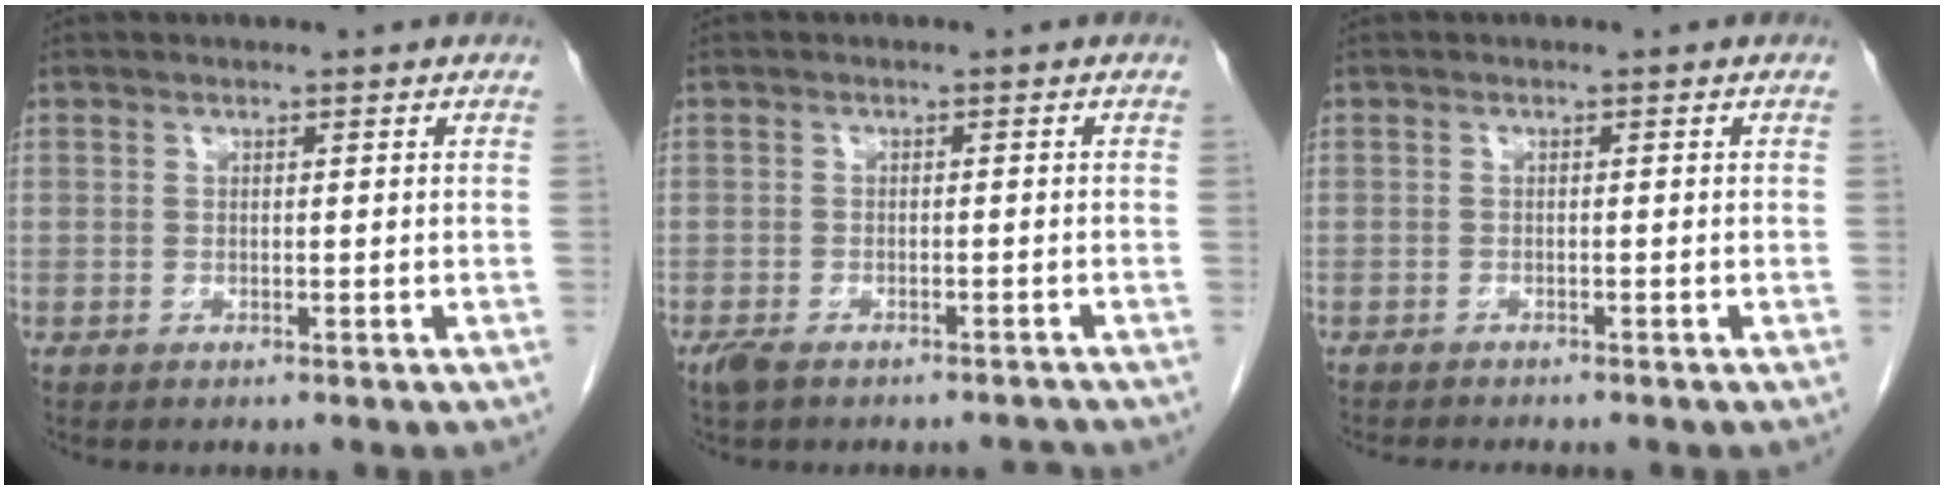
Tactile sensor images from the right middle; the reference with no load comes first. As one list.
[{"total": 5.6, "force": [-4.8, 1.6, 2.3], "torque": [-0.038, -0.003, -0.075]}, {"total": 3.4, "force": [-3.2, 0.3, 1.3], "torque": [-0.016, -0.008, -0.043]}]